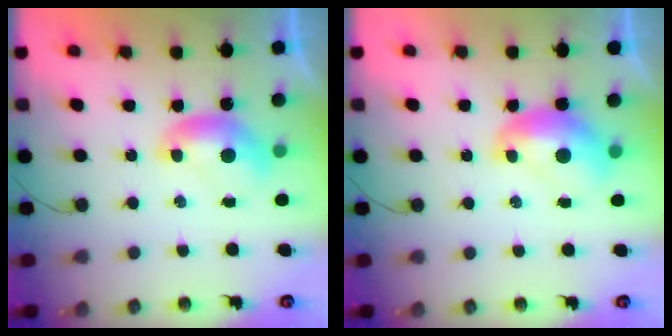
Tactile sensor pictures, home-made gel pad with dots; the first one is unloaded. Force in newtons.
{"total": 2.0, "press": 2.0, "slide": 0.3}